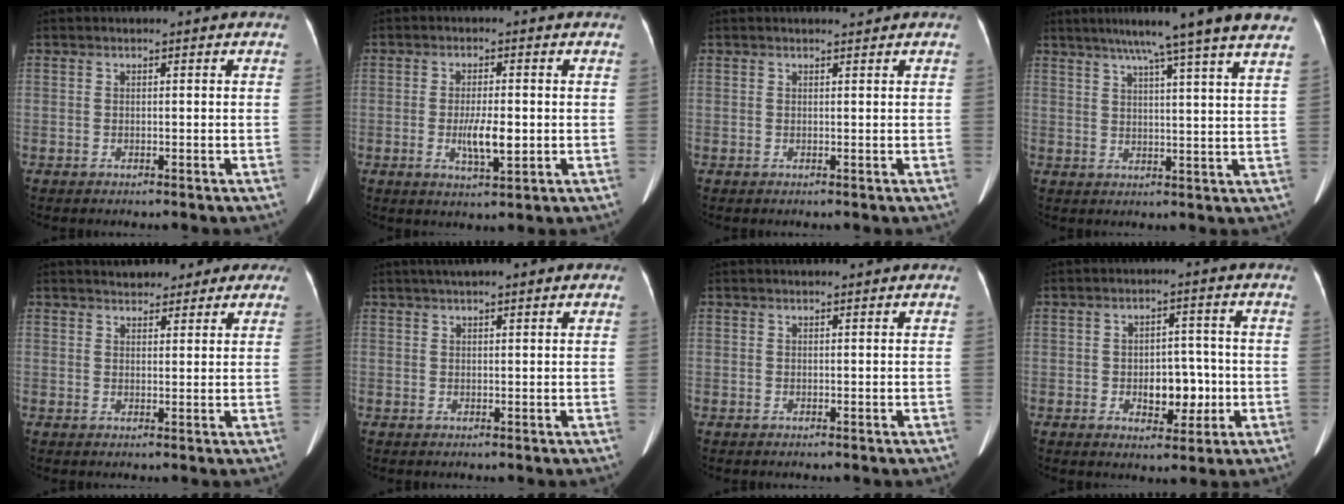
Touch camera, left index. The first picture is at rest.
{"total": 5.0, "force": [-0.7, 1.2, 4.8], "torque": [-0.092, -0.006, -0.012]}
{"total": 0.6, "force": [0.5, -0.1, -0.1], "torque": [-0.006, -0.006, 0.008]}
{"total": 15.4, "force": [12.4, -1.6, 8.9], "torque": [-0.138, 0.005, 0.150]}
{"total": 7.8, "force": [6.5, 3.5, 2.5], "torque": [-0.012, 0.020, 0.074]}
{"total": 5.4, "force": [3.9, 1.1, 3.6], "torque": [-0.048, 0.033, 0.057]}
{"total": 1.3, "force": [1.2, -0.2, 0.4], "torque": [-0.005, 0.016, 0.023]}
{"total": 5.8, "force": [-1.2, 3.5, 4.5], "torque": [-0.060, 0.010, -0.012]}